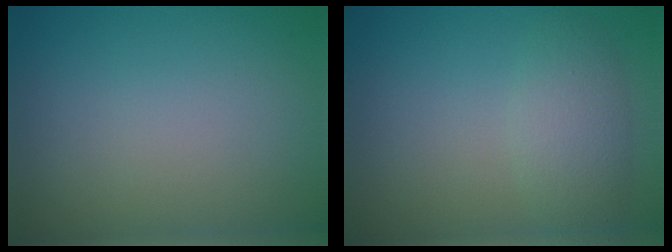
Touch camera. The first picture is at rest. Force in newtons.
{"total": 2.9, "press": 2.9, "slide": 0.1}